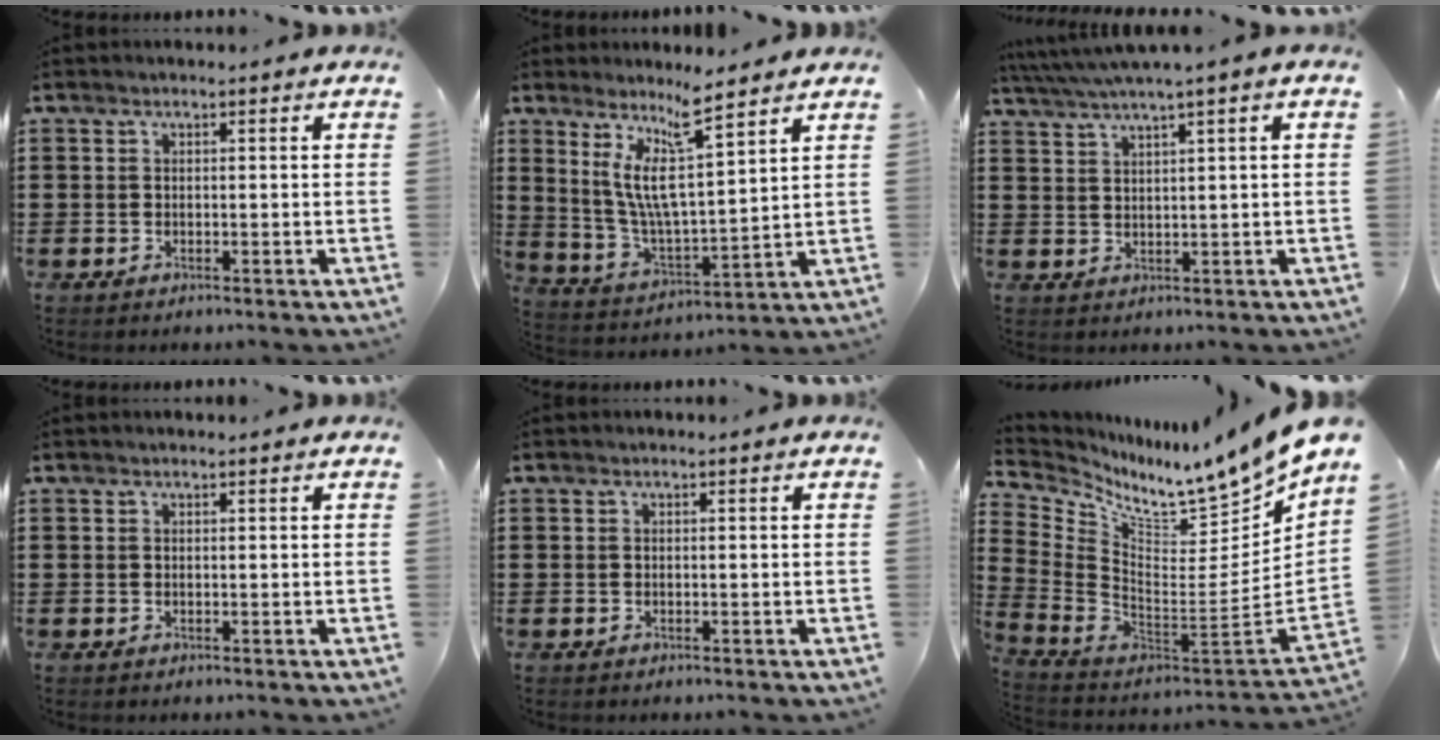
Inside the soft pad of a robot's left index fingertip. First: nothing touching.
{"total": 10.1, "force": [6.4, 1.2, 7.8], "torque": [-0.174, -0.032, 0.108]}
{"total": 2.5, "force": [1.6, -0.5, 1.9], "torque": [-0.049, -0.005, 0.022]}
{"total": 0.0}
{"total": 0.0}
{"total": 8.7, "force": [7.6, 0.6, 4.2], "torque": [-0.077, -0.086, 0.113]}